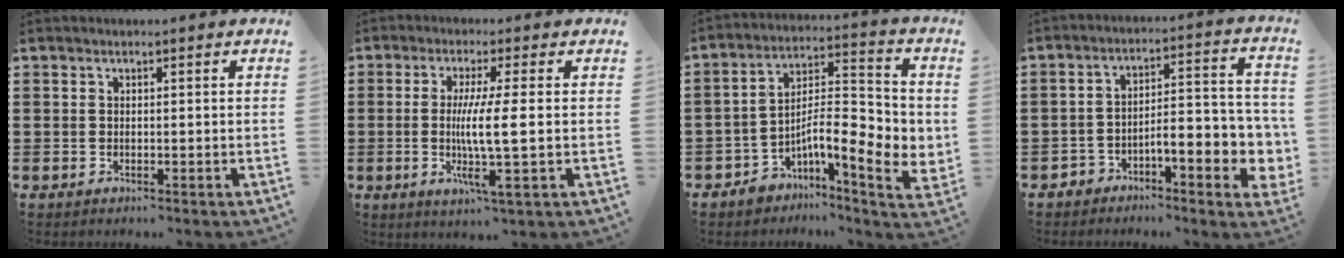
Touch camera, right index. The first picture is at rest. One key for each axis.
{"total": 7.5, "fx": -0.4, "fy": 0.0, "fz": 7.5, "tx": -0.141, "ty": -0.013, "tz": -0.012}
{"total": 8.5, "fx": -2.5, "fy": 3.0, "fz": 7.6, "tx": -0.117, "ty": -0.022, "tz": -0.046}
{"total": 6.5, "fx": -3.5, "fy": 2.3, "fz": 4.9, "tx": -0.067, "ty": -0.017, "tz": -0.069}